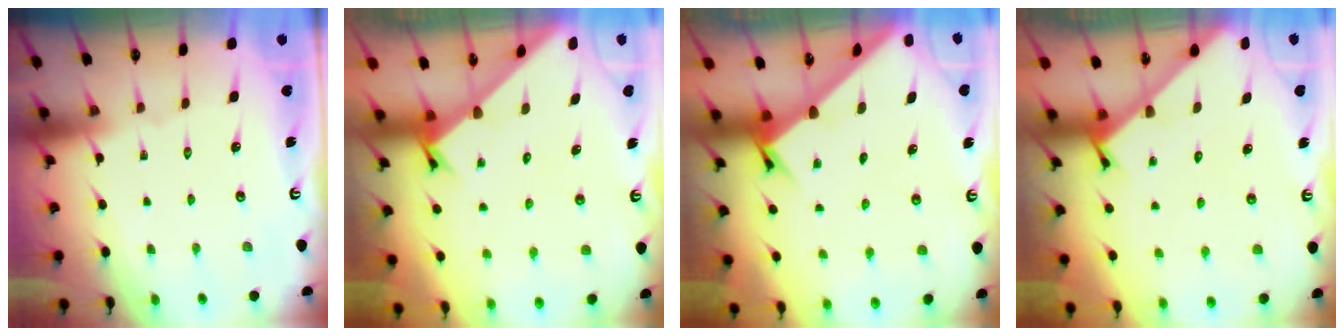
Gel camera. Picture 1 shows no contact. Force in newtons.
{"total": 2.3, "press": 2.3, "slide": 0.1}
{"total": 2.5, "press": 2.5, "slide": 0.3}
{"total": 2.5, "press": 2.5, "slide": 0.1}